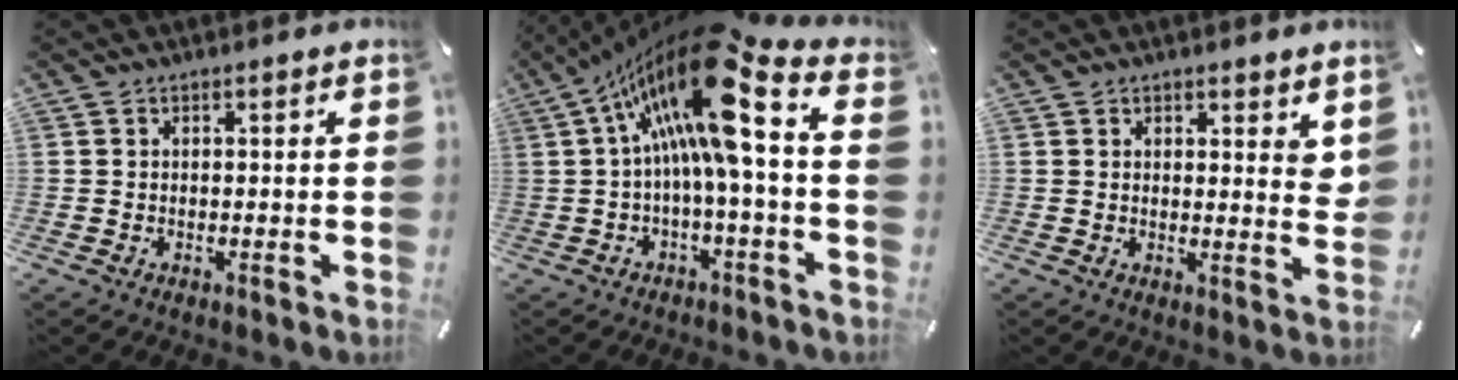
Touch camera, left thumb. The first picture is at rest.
{"total": 20.3, "force": [4.9, 4.8, 19.1], "torque": [-0.358, -0.034, 0.069]}
{"total": 3.3, "force": [2.5, 1.7, 1.4], "torque": [-0.007, -0.014, 0.042]}